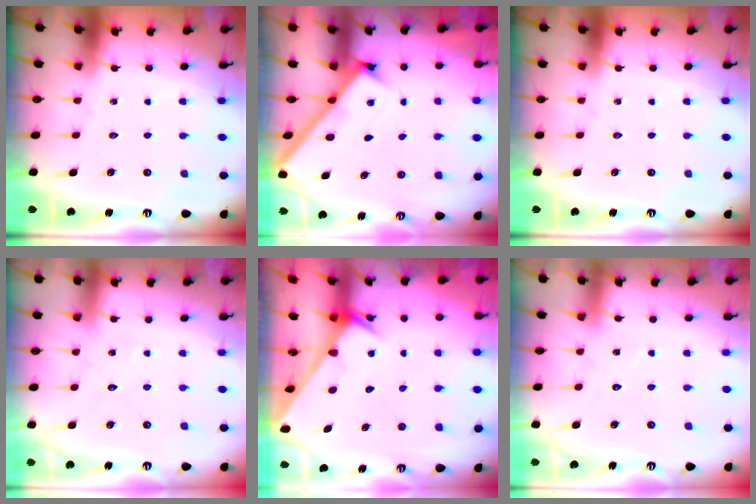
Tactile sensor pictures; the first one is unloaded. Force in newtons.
{"total": 2.8, "press": 2.7, "slide": 0.4}
{"total": 0.0}
{"total": 3.4, "press": 3.4, "slide": 0.3}
{"total": 2.5, "press": 2.5, "slide": 0.1}
{"total": 6.2, "press": 6.1, "slide": 0.6}